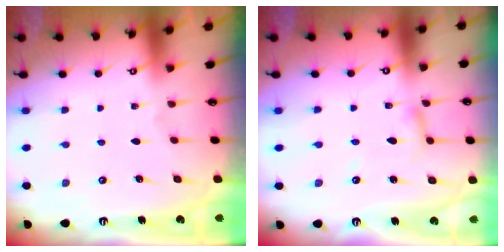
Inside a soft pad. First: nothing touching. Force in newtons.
{"total": 3.5, "press": 3.5, "slide": 0.3}